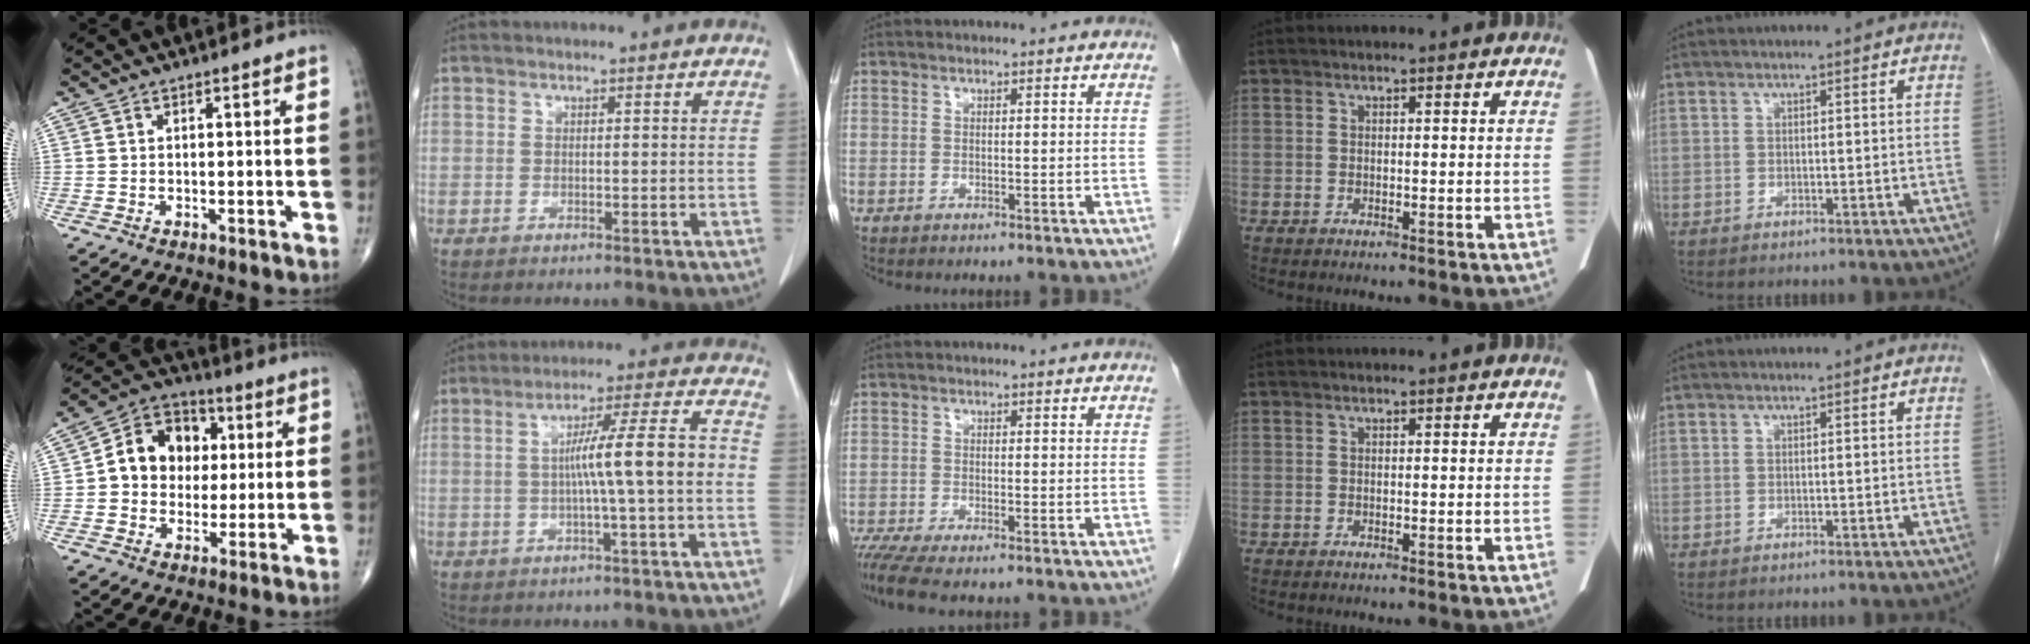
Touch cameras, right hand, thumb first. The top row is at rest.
{"thumb": {"total": 13.1, "force": [1.7, 10.7, 7.3], "torque": [-0.070, 0.016, 0.020]}, "index": {"total": 8.8, "force": [-1.1, -0.7, 8.7], "torque": [-0.140, 0.020, -0.016]}, "middle": {"total": 4.0, "force": [-3.3, -0.1, 2.4], "torque": [-0.043, -0.011, -0.063]}}